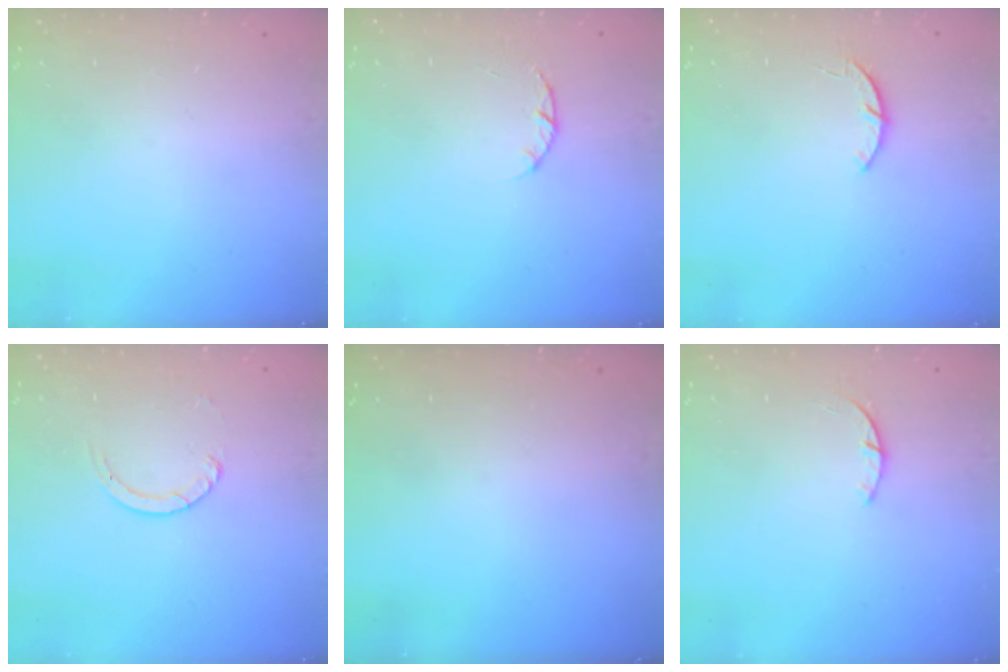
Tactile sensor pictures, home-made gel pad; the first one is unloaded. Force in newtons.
{"total": 1.4, "press": 1.3, "slide": 0.3}
{"total": 3.2, "press": 3.2, "slide": 0.4}
{"total": 2.7, "press": 2.7, "slide": 0.3}
{"total": 0.0}
{"total": 1.4, "press": 1.4, "slide": 0.3}